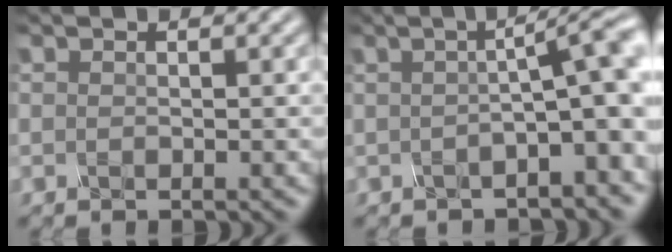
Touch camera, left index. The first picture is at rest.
{"total": 7.3, "force": [0.1, 1.7, 7.1], "torque": [-0.078, 0.022, -0.006]}